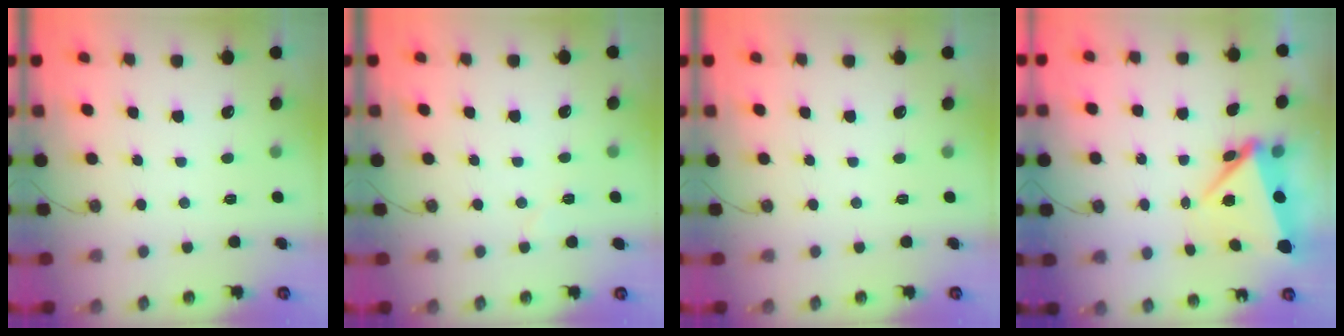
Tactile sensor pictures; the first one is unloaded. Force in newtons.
{"total": 4.4, "press": 3.9, "slide": 1.9}
{"total": 0.0}
{"total": 5.5, "press": 5.3, "slide": 1.4}